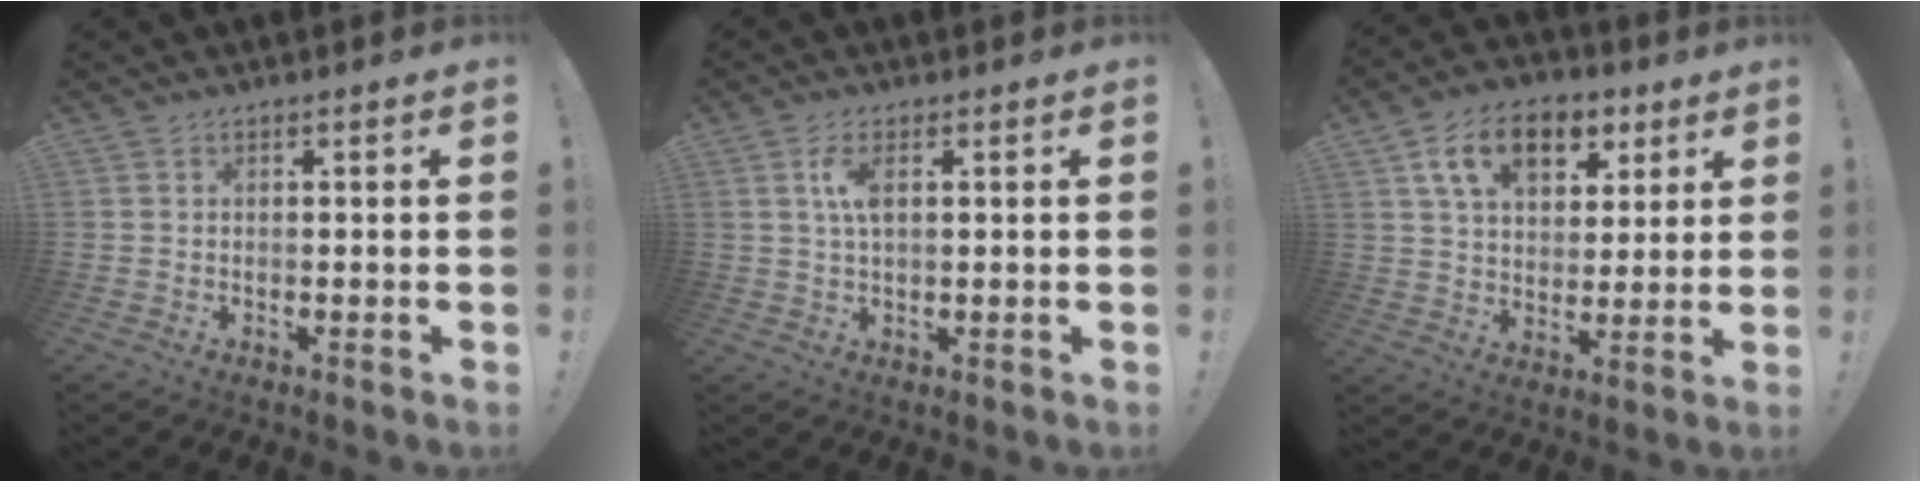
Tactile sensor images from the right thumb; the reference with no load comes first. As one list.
[{"total": 5.1, "force": [1.3, 2.1, 4.5], "torque": [-0.082, -0.003, 0.016]}, {"total": 15.2, "force": [7.2, 10.0, 8.9], "torque": [-0.142, -0.018, 0.134]}]